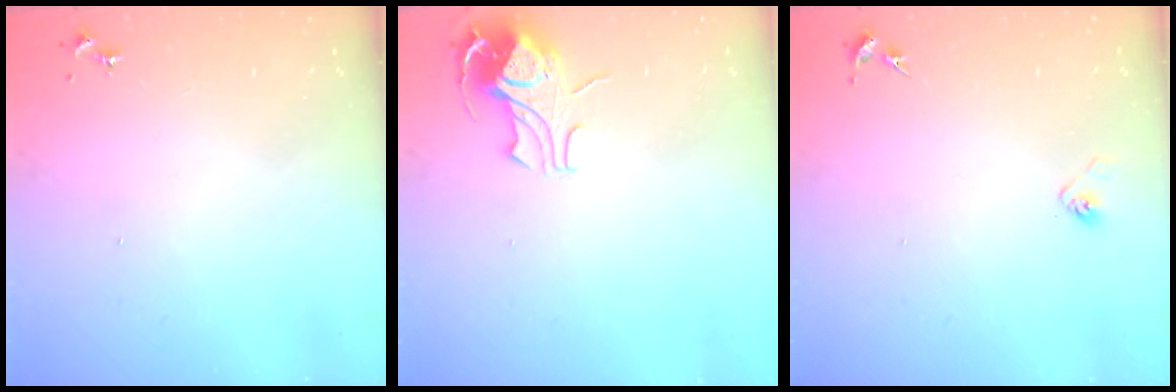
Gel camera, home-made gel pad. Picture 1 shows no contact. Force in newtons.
{"total": 8.9, "press": 8.9, "slide": 0.7}
{"total": 2.8, "press": 2.6, "slide": 1.1}